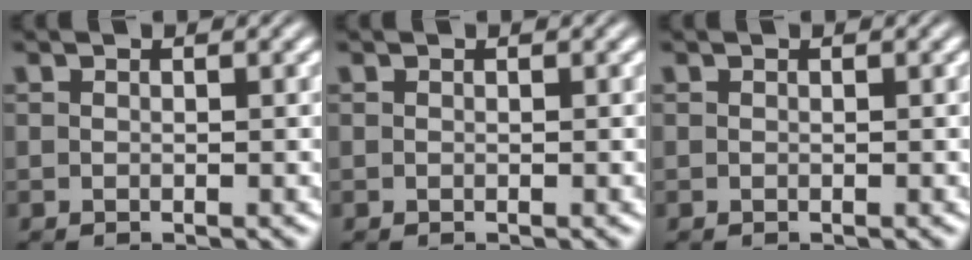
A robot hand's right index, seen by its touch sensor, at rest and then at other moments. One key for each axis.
{"total": 0.0}
{"total": 0.0}